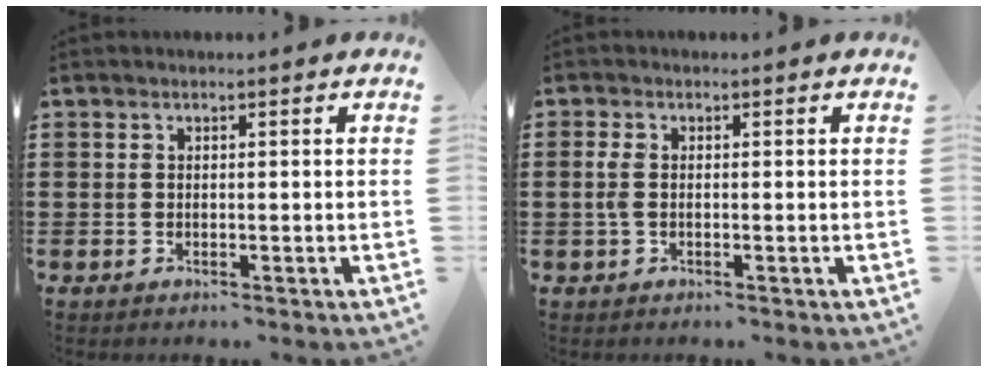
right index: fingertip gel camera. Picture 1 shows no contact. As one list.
[{"total": 1.9, "force": [-0.3, 0.8, 1.7], "torque": [-0.045, -0.004, -0.009]}]